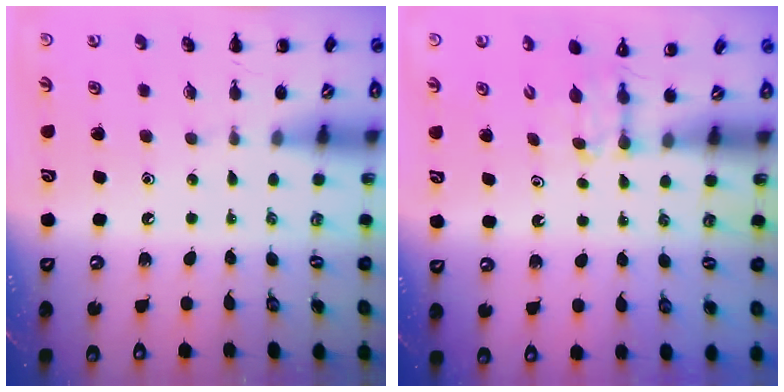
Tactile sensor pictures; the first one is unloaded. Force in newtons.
{"total": 2.6, "press": 2.4, "slide": 1.0}